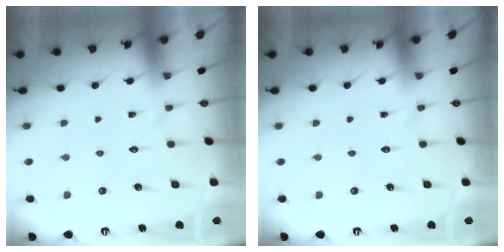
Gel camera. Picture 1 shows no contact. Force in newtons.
{"total": 0.0}